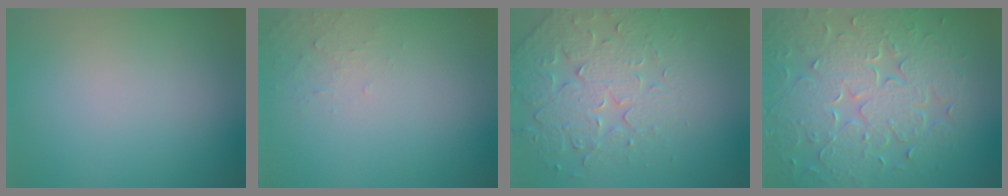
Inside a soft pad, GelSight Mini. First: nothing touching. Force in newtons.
{"total": 0.9, "press": 0.9, "slide": 0.1}
{"total": 4.5, "press": 4.4, "slide": 1.1}
{"total": 8.7, "press": 6.3, "slide": 6.0}